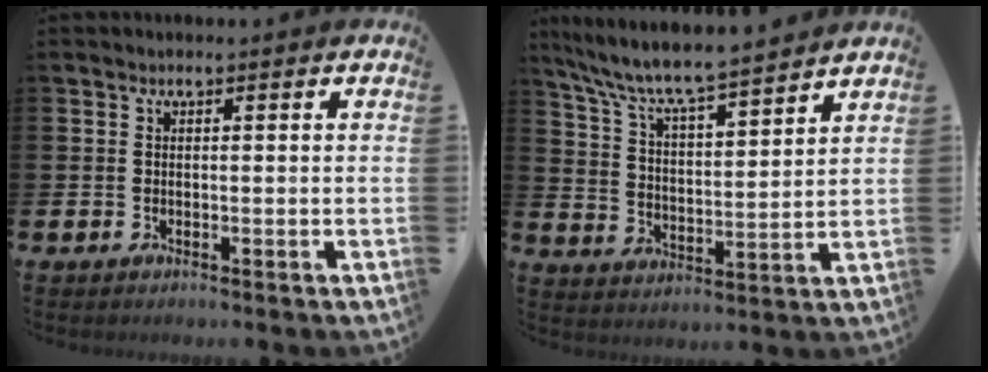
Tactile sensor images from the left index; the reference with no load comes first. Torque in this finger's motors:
{"motor_torque": [0.51, -0.54, 0.99, 0.21]}